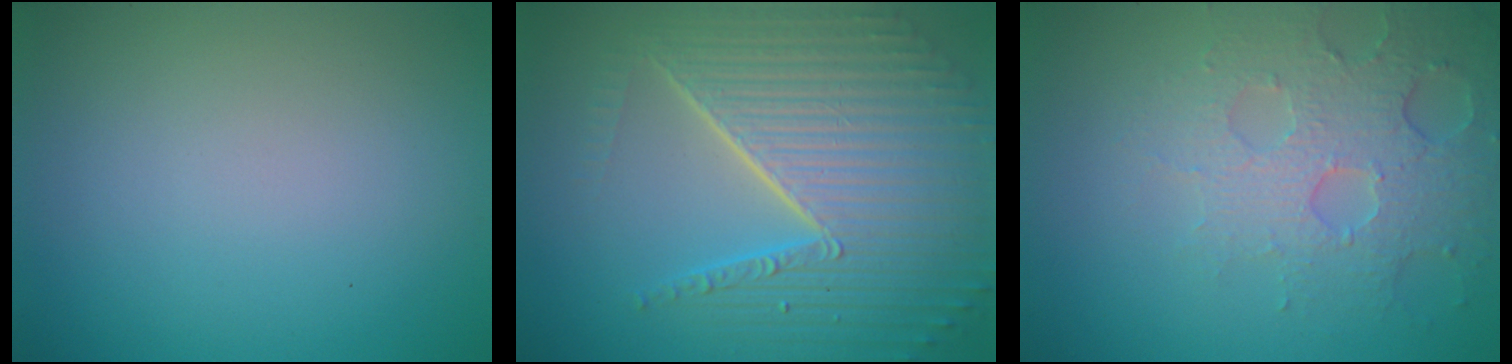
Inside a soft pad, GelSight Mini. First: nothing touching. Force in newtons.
{"total": 9.5, "press": 6.0, "slide": 7.4}
{"total": 4.0, "press": 4.0, "slide": 0.5}